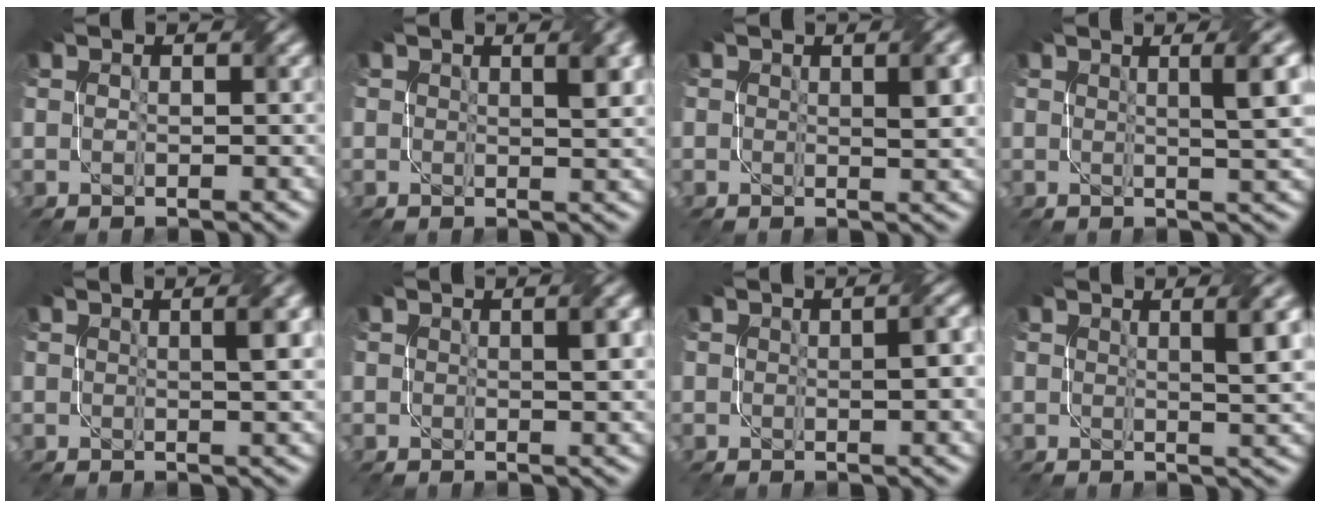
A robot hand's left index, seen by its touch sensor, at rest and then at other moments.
{"total": 1.9, "force": [0.6, 0.6, 1.7], "torque": [-0.015, 0.005, 0.012]}
{"total": 2.2, "force": [0.4, 0.7, 2.0], "torque": [-0.023, 0.004, 0.008]}
{"total": 4.4, "force": [1.1, 0.9, 4.1], "torque": [-0.042, 0.014, 0.018]}
{"total": 2.3, "force": [0.5, 0.6, 2.2], "torque": [-0.018, 0.010, 0.007]}
{"total": 1.7, "force": [0.3, 0.4, 1.6], "torque": [-0.015, 0.006, 0.005]}
{"total": 1.9, "force": [-0.2, 0.5, 1.9], "torque": [-0.022, 0.005, 0.001]}
{"total": 3.5, "force": [1.0, 0.9, 3.2], "torque": [-0.028, 0.008, 0.016]}